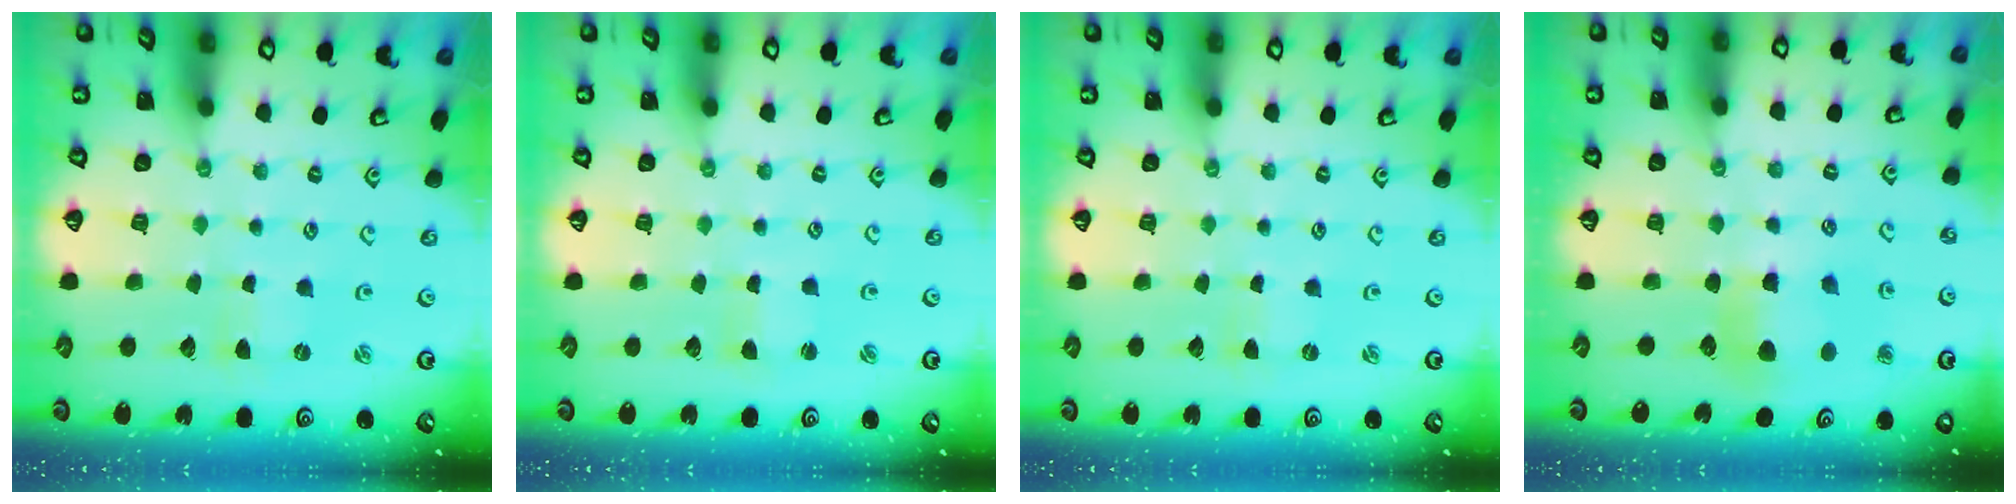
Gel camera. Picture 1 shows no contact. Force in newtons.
{"total": 1.2, "press": 1.1, "slide": 0.3}
{"total": 0.0}
{"total": 6.5, "press": 6.5, "slide": 0.5}